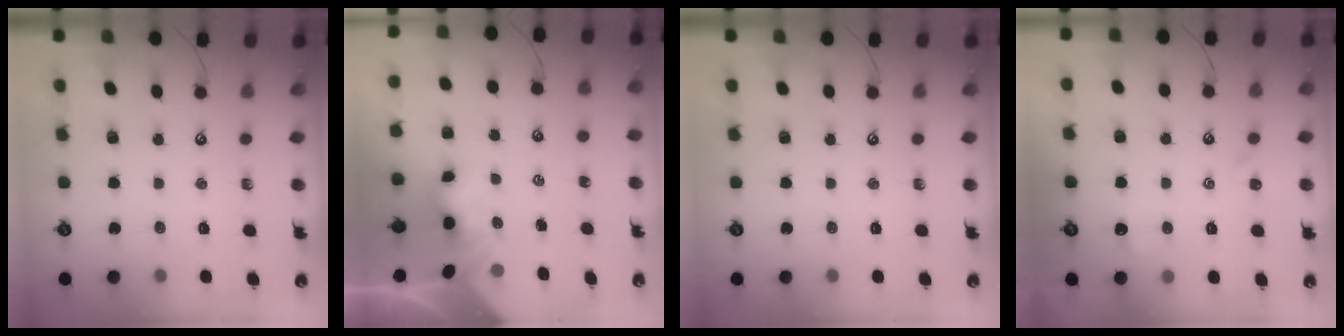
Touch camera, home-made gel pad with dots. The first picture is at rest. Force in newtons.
{"total": 3.0, "press": 2.9, "slide": 0.6}
{"total": 0.0}
{"total": 1.9, "press": 1.8, "slide": 0.5}